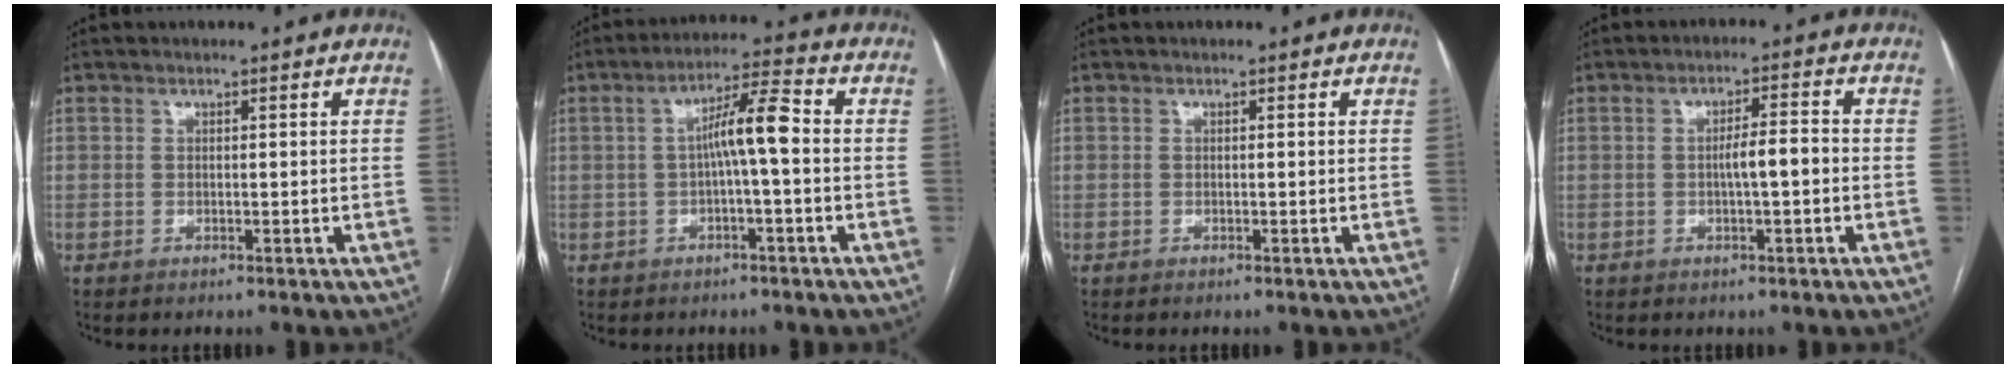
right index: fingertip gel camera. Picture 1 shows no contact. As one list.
[{"total": 6.8, "force": [-0.2, 0.5, 6.7], "torque": [-0.116, 0.022, -0.004]}, {"total": 0.0}, {"total": 4.1, "force": [-0.6, 0.5, 4.0], "torque": [-0.066, 0.008, -0.009]}]